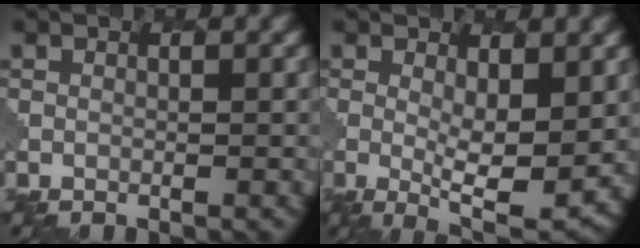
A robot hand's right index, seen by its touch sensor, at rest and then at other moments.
{"total": 5.8, "force": [0.5, 1.8, 5.5], "torque": [-0.090, -0.017, 0.015]}